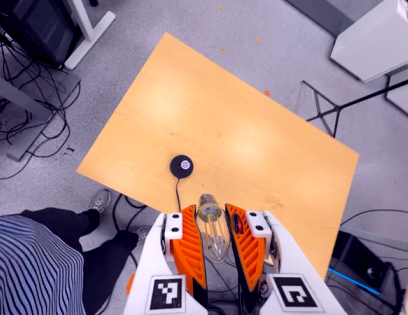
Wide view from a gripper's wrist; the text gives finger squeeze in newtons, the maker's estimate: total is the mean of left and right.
{"total": 23.8, "left": 26.0, "right": 21.6}